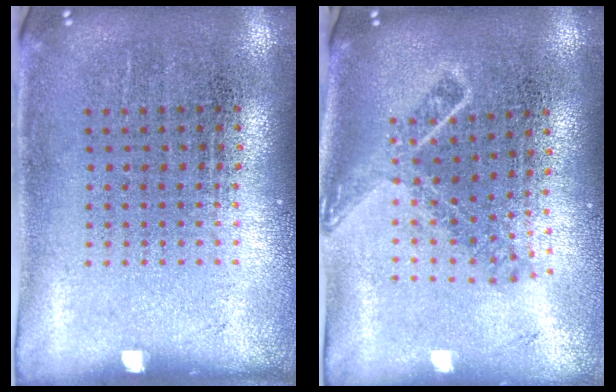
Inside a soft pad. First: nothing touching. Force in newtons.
{"total": 1.8, "press": 1.3, "slide": 1.3}